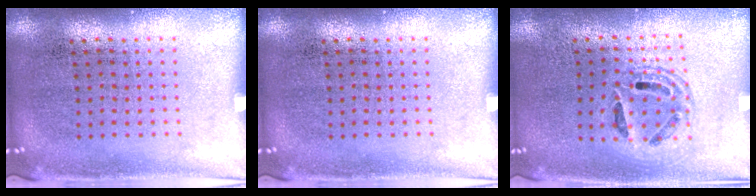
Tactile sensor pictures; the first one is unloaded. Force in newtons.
{"total": 0.0}
{"total": 1.4, "press": 1.3, "slide": 0.7}